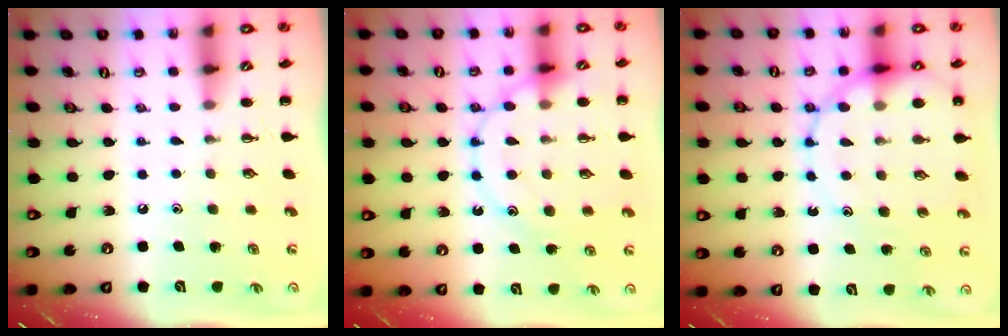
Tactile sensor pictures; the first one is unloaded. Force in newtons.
{"total": 15.0, "press": 14.9, "slide": 1.3}
{"total": 15.9, "press": 15.5, "slide": 3.7}